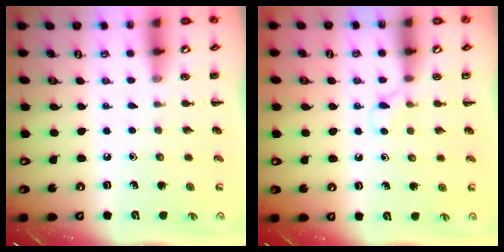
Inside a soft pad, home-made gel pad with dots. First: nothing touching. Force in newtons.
{"total": 2.6, "press": 2.4, "slide": 0.9}